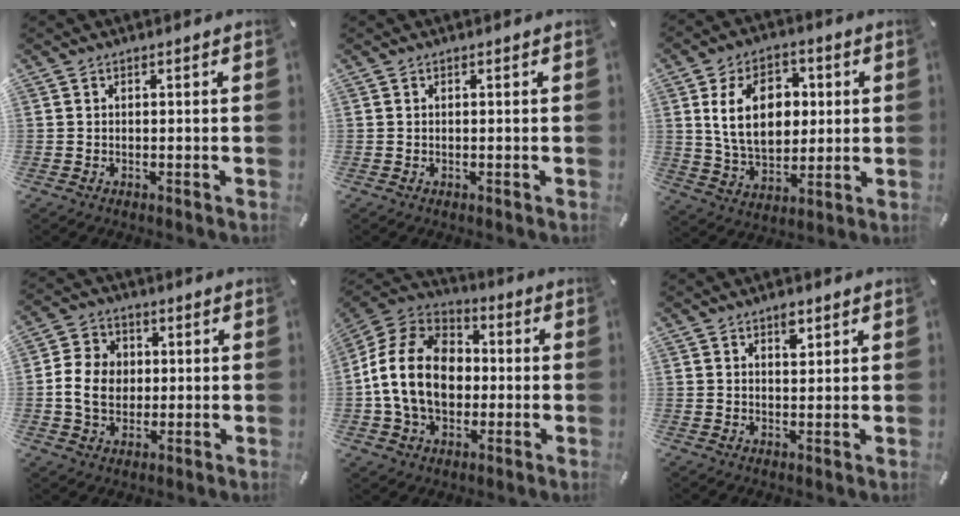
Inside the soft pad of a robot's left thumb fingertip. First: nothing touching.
{"total": 0.0}
{"total": 14.6, "force": [2.5, 10.5, 9.9], "torque": [-0.194, 0.010, 0.042]}
{"total": 8.5, "force": [-0.2, 7.4, 4.1], "torque": [-0.085, 0.015, -0.003]}
{"total": 17.4, "force": [-1.3, 13.5, 10.9], "torque": [-0.234, 0.025, -0.026]}
{"total": 3.2, "force": [1.9, 1.8, 1.9], "torque": [-0.016, -0.007, 0.029]}